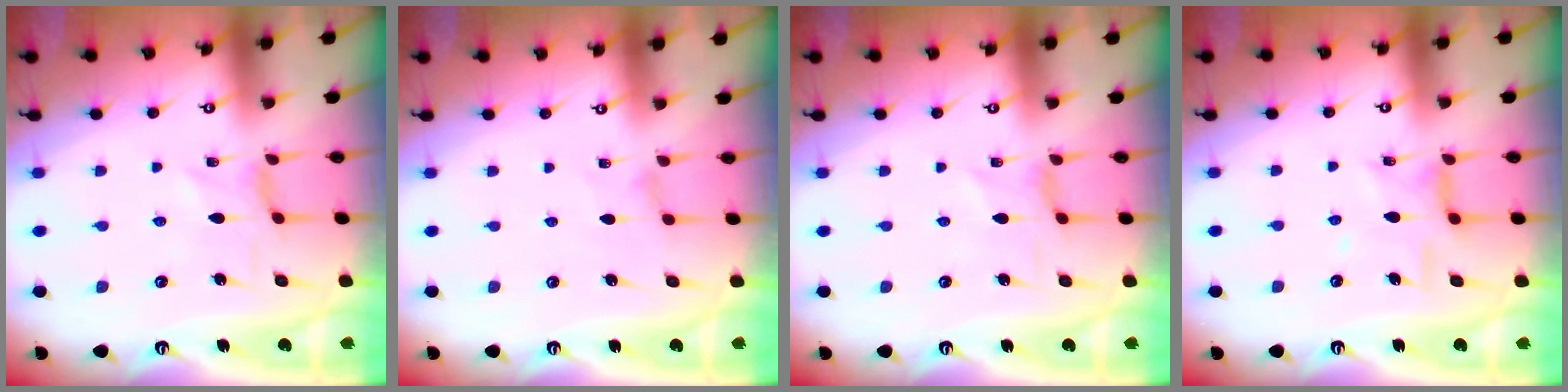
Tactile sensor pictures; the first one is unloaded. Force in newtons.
{"total": 0.0}
{"total": 0.9, "press": 0.8, "slide": 0.3}
{"total": 8.5, "press": 8.5, "slide": 0.6}